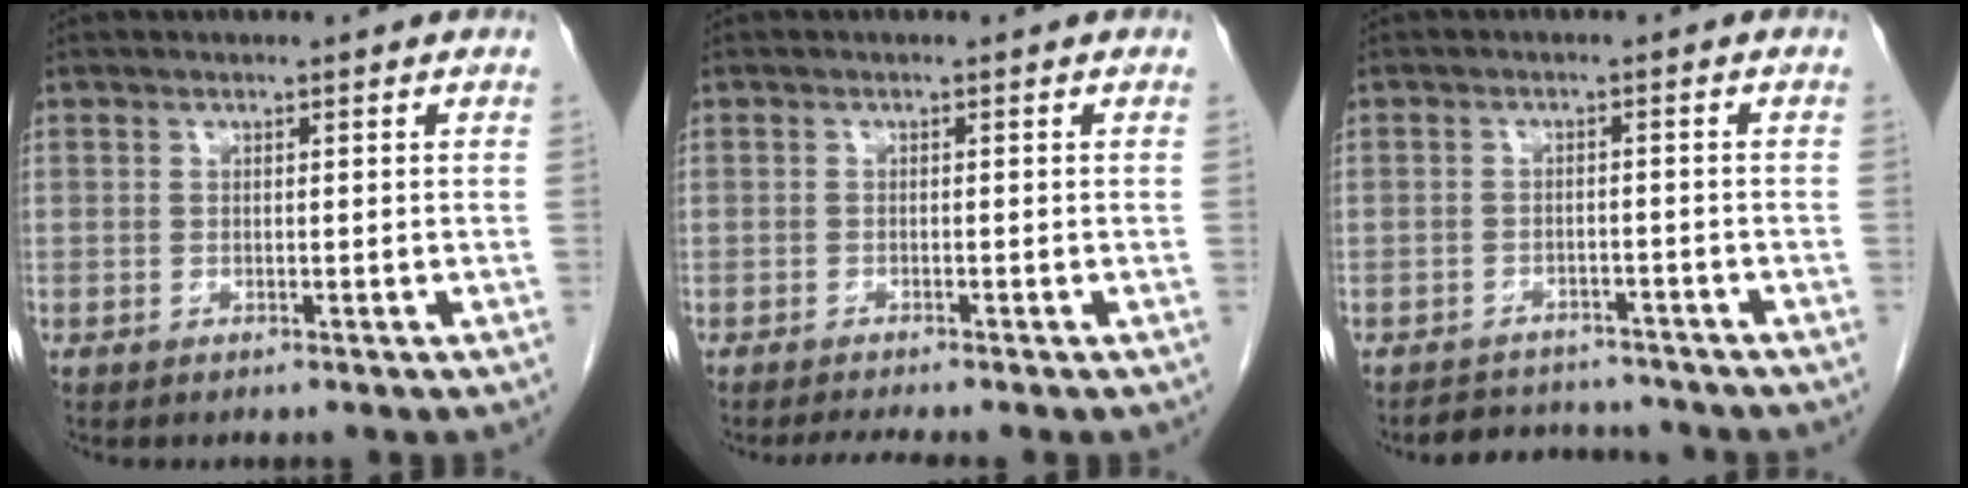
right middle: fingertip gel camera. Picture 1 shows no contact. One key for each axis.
{"total": 2.4, "fx": -2.1, "fy": -0.5, "fz": 1.0, "tx": -0.023, "ty": -0.010, "tz": -0.036}
{"total": 6.2, "fx": -5.9, "fy": 1.7, "fz": 0.2, "tx": -0.001, "ty": 0.007, "tz": -0.082}